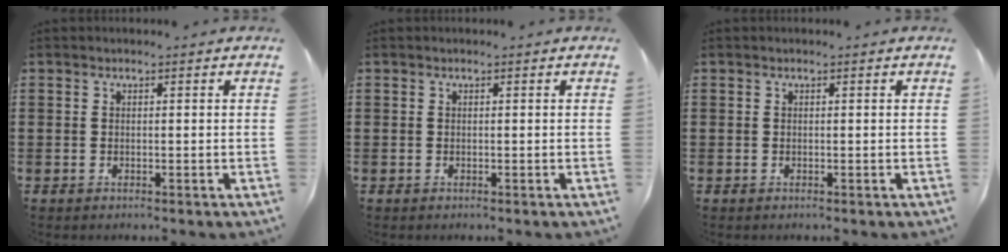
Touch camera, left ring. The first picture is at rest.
{"total": 0.0}
{"total": 0.0}